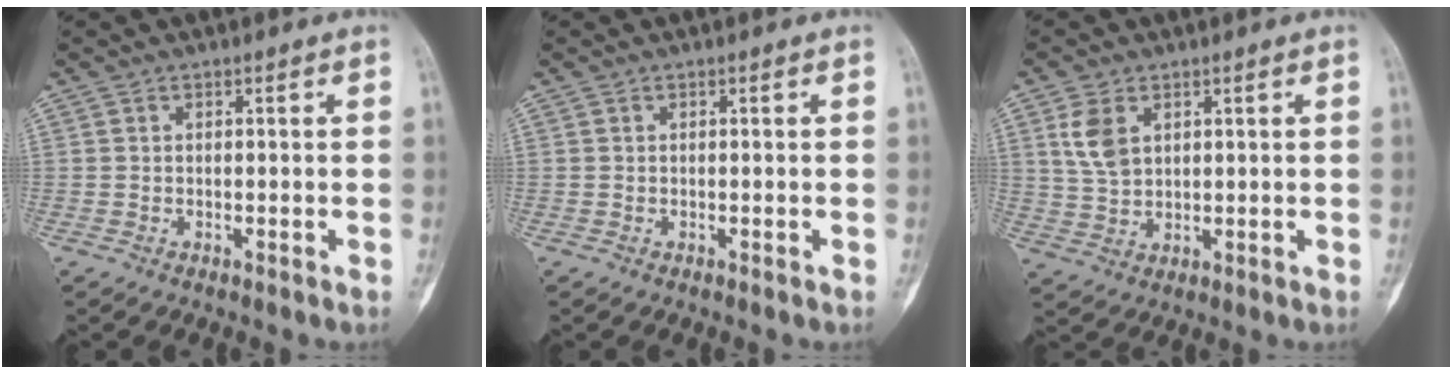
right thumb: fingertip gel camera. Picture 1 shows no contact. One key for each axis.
{"total": 0.0}
{"total": 6.3, "fx": 2.5, "fy": 4.1, "fz": 4.2, "tx": -0.072, "ty": -0.006, "tz": 0.056}